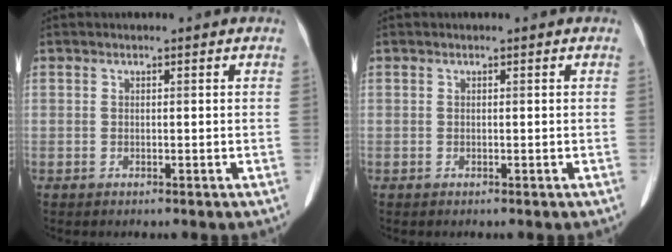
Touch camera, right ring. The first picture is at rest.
{"total": 0.0}